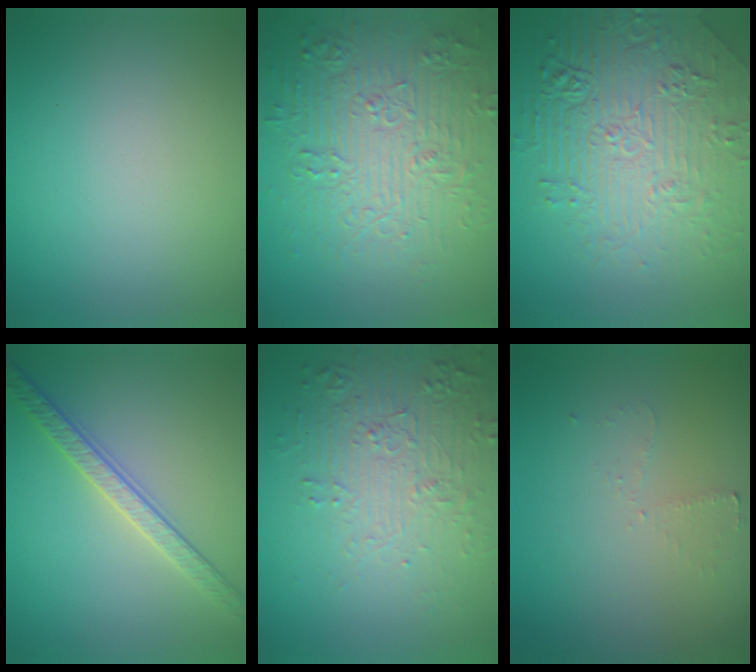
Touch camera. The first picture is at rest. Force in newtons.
{"total": 7.4, "press": 5.9, "slide": 4.6}
{"total": 7.3, "press": 5.8, "slide": 4.5}
{"total": 3.3, "press": 3.2, "slide": 0.7}
{"total": 5.9, "press": 3.9, "slide": 4.5}
{"total": 1.2, "press": 1.1, "slide": 0.3}